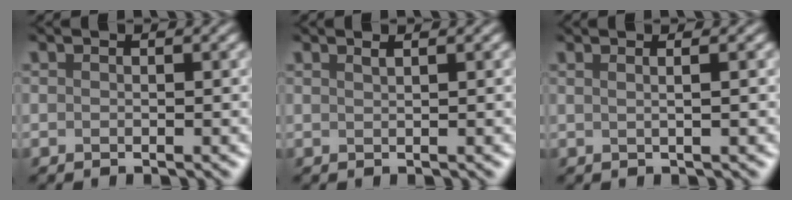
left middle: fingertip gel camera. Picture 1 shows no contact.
{"total": 0.7, "force": [0.6, 0.1, 0.3], "torque": [0.002, 0.004, 0.000]}
{"total": 2.5, "force": [1.1, 1.3, 1.8], "torque": [-0.001, 0.019, -0.013]}